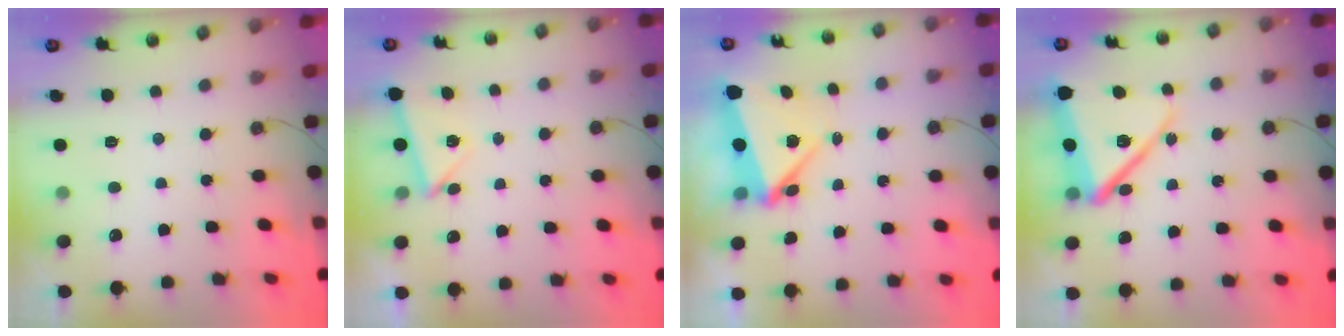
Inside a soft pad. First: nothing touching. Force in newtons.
{"total": 2.3, "press": 2.1, "slide": 1.0}
{"total": 5.4, "press": 5.3, "slide": 0.8}
{"total": 17.6, "press": 17.3, "slide": 3.5}